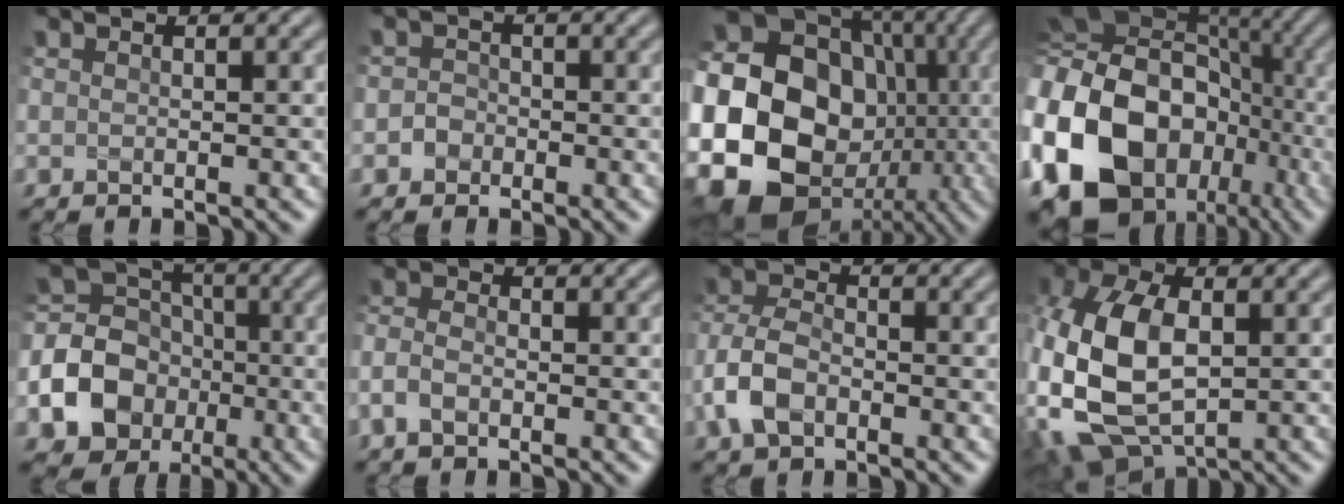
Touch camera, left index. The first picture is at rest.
{"total": 1.3, "force": [-0.6, 1.1, 0.3], "torque": [0.002, 0.007, -0.014]}
{"total": 24.6, "force": [-2.8, 21.2, 12.2], "torque": [-0.248, -0.007, -0.090]}
{"total": 22.9, "force": [-6.1, 18.8, 11.7], "torque": [-0.240, -0.018, -0.115]}
{"total": 9.4, "force": [-2.7, 8.1, 4.0], "torque": [-0.077, -0.001, -0.076]}
{"total": 2.1, "force": [-1.1, 1.1, 1.5], "torque": [-0.035, 0.005, -0.031]}
{"total": 4.5, "force": [-2.0, 2.8, 2.9], "torque": [-0.068, 0.006, -0.049]}
{"total": 12.3, "force": [-1.5, 7.3, 9.7], "torque": [-0.249, -0.001, -0.031]}